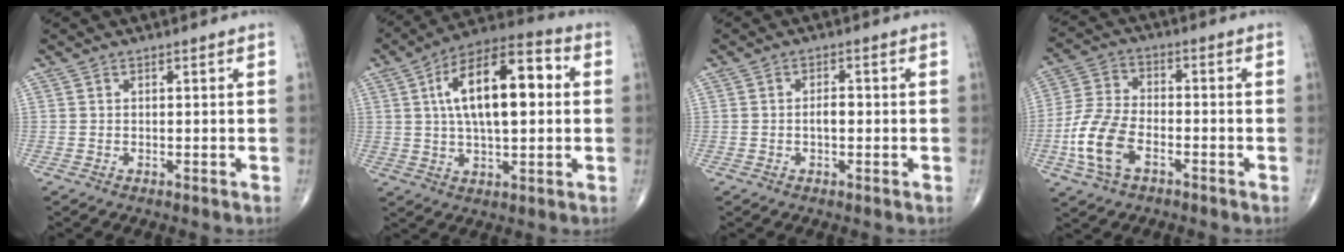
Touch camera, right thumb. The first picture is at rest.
{"total": 18.1, "force": [2.9, 7.9, 16.0], "torque": [-0.251, 0.024, 0.040]}
{"total": 2.1, "force": [-0.3, 1.1, 1.8], "torque": [-0.027, 0.005, -0.008]}
{"total": 11.2, "force": [-4.3, 6.2, 8.2], "torque": [-0.177, 0.020, -0.087]}